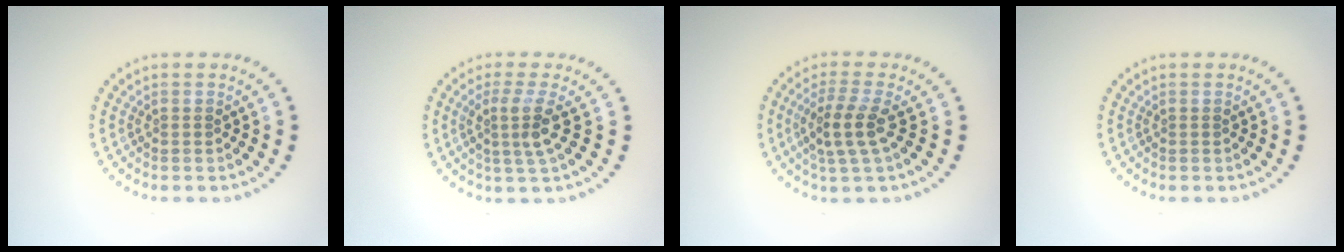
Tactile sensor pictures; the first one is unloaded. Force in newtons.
{"total": 2.7, "press": 2.0, "slide": 1.9}
{"total": 3.2, "press": 2.8, "slide": 1.6}
{"total": 0.0}